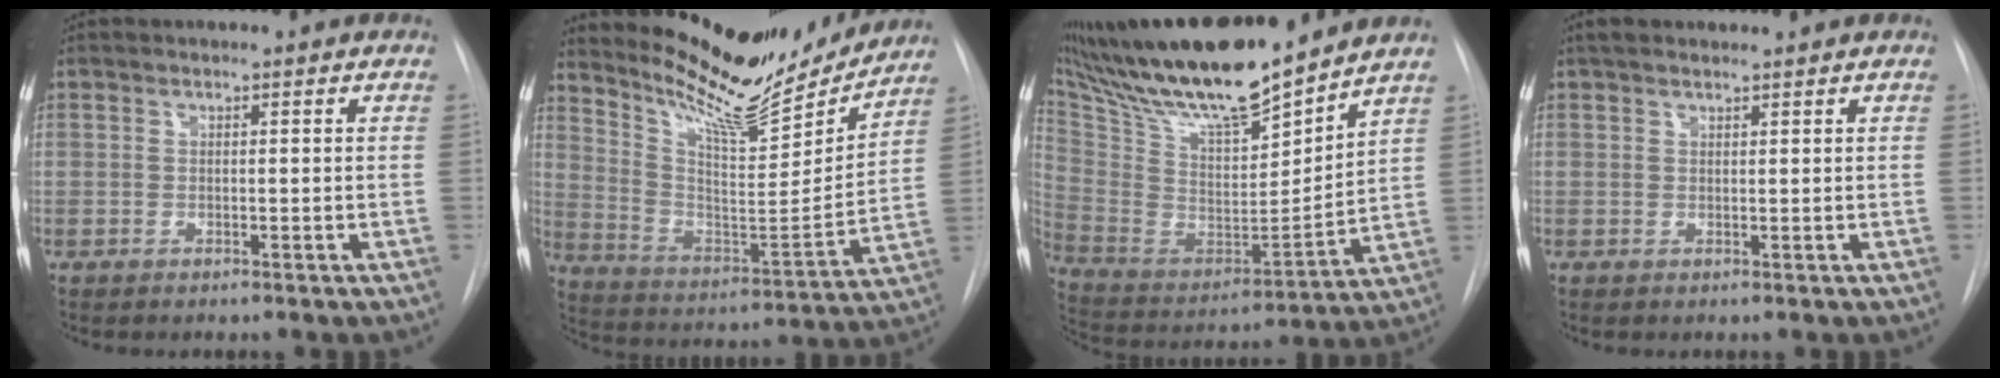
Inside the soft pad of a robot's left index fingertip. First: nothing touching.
{"total": 17.8, "force": [16.4, 2.9, 6.2], "torque": [-0.114, -0.044, 0.257]}
{"total": 23.6, "force": [20.1, 3.1, 11.8], "torque": [-0.230, -0.015, 0.350]}
{"total": 2.5, "force": [2.1, 0.9, 1.2], "torque": [-0.015, 0.019, 0.033]}